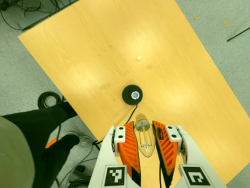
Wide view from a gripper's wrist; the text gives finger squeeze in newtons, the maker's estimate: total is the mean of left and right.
{"total": 21.3, "left": 24.2, "right": 18.3}